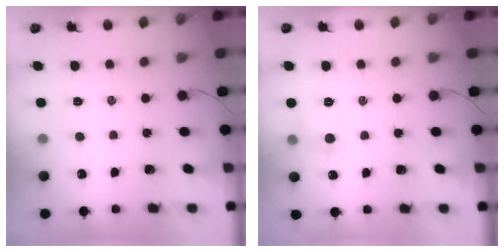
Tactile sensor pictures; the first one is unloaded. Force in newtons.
{"total": 6.3, "press": 6.0, "slide": 1.8}